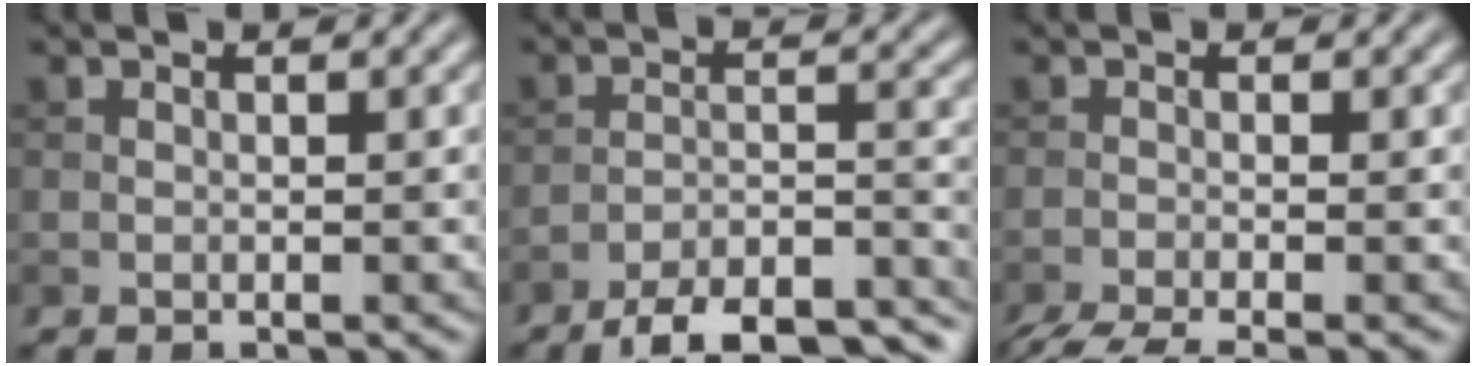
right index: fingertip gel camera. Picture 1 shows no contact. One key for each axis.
{"total": 11.4, "fx": -10.0, "fy": 2.8, "fz": 4.9, "tx": -0.066, "ty": -0.010, "tz": -0.143}
{"total": 4.4, "fx": -3.3, "fy": 0.8, "fz": 2.8, "tx": -0.046, "ty": -0.010, "tz": -0.068}